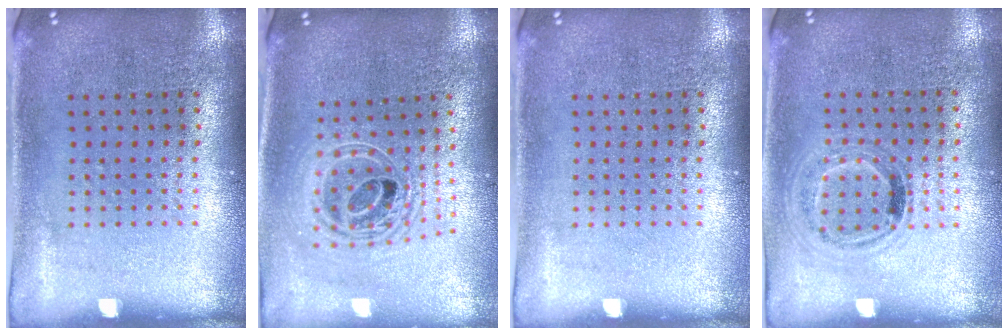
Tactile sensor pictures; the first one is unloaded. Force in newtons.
{"total": 2.1, "press": 1.6, "slide": 1.3}
{"total": 0.0}
{"total": 1.0, "press": 1.0, "slide": 0.3}